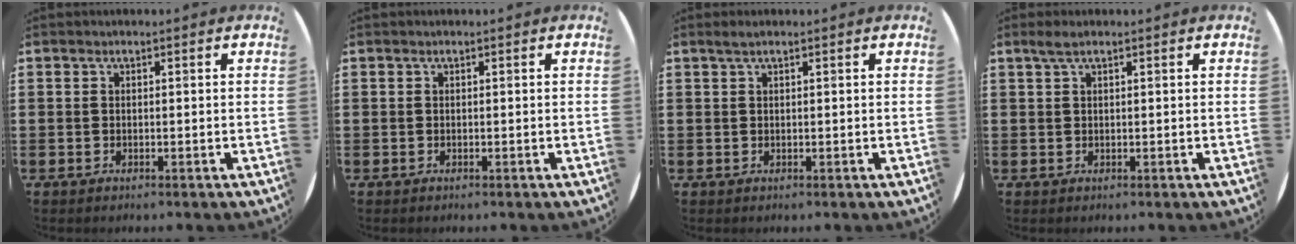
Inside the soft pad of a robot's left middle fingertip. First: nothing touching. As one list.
[{"total": 0.0}, {"total": 0.8, "force": [0.5, 0.0, 0.6], "torque": [-0.012, 0.003, 0.008]}, {"total": 1.4, "force": [0.8, 0.1, 1.1], "torque": [-0.022, 0.003, 0.014]}]